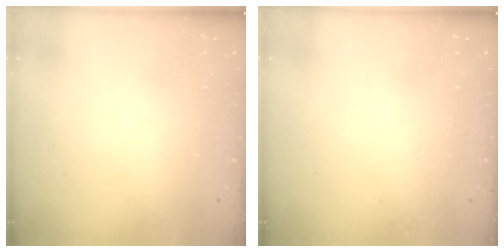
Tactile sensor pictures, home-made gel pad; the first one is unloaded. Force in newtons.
{"total": 0.0}